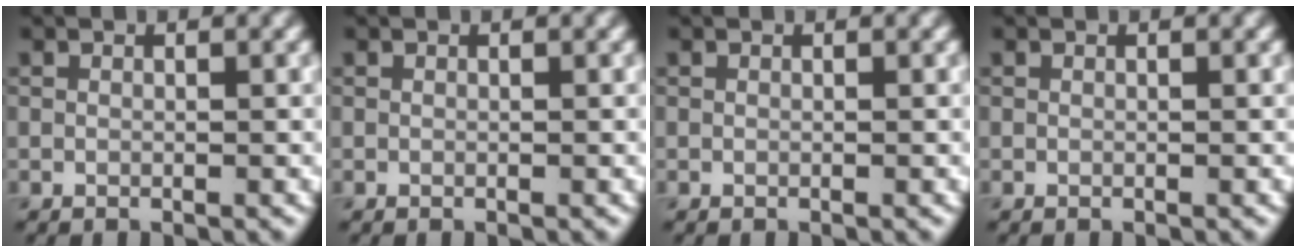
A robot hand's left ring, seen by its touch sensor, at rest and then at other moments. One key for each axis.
{"total": 0.0}
{"total": 0.0}
{"total": 0.0}